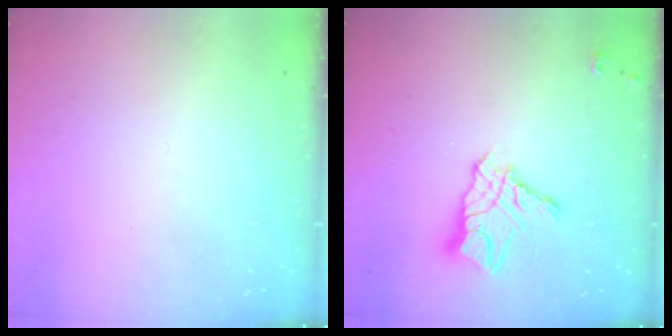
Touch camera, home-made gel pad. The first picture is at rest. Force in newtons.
{"total": 10.8, "press": 10.8, "slide": 1.0}